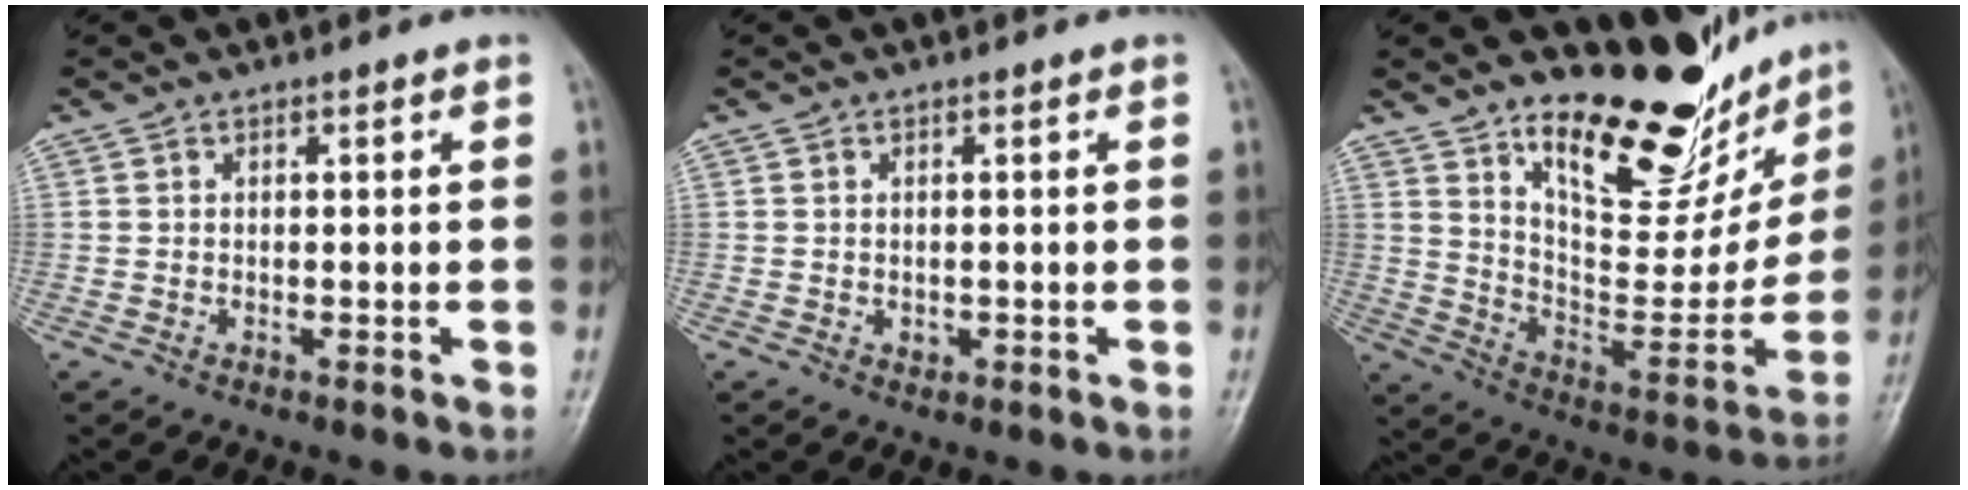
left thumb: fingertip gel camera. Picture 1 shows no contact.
{"total": 1.0, "force": [0.0, 0.8, 0.5], "torque": [-0.007, -0.001, 0.003]}
{"total": 22.4, "force": [17.2, 8.5, 11.7], "torque": [-0.111, -0.118, 0.269]}